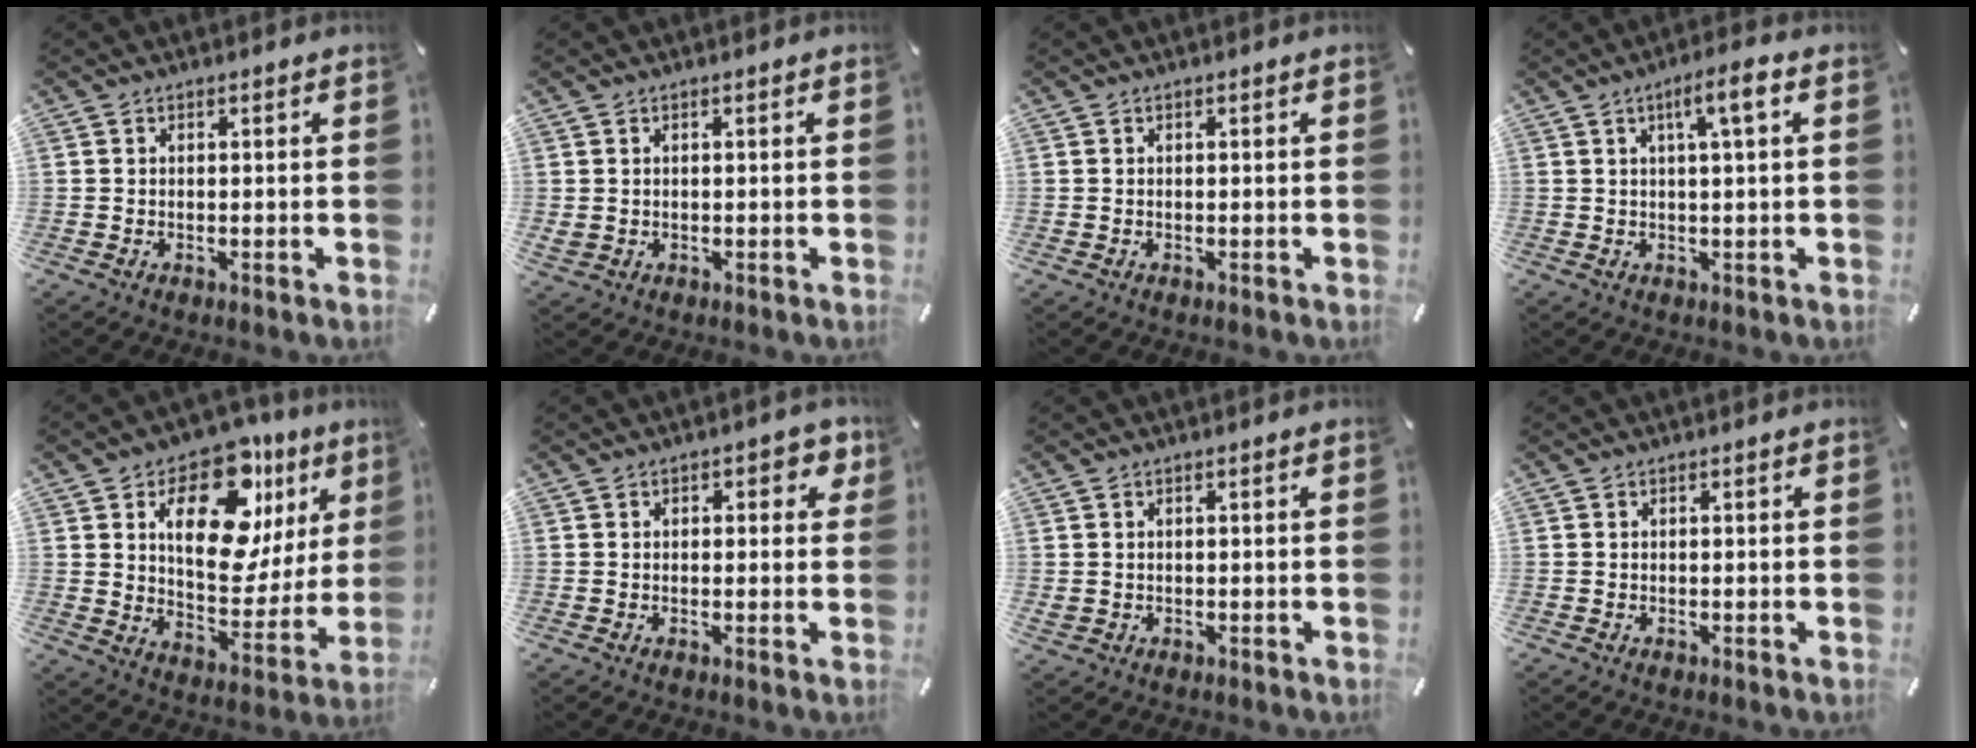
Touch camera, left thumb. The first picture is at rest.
{"total": 1.2, "force": [0.2, 1.1, 0.5], "torque": [-0.010, 0.002, 0.002]}
{"total": 0.0}
{"total": 5.8, "force": [1.9, 0.5, 5.5], "torque": [-0.094, -0.006, 0.026]}
{"total": 18.9, "force": [9.5, 10.7, 12.4], "torque": [-0.182, -0.052, 0.160]}
{"total": 3.5, "force": [1.0, 2.1, 2.6], "torque": [-0.021, -0.002, 0.010]}
{"total": 1.1, "force": [0.0, 1.1, 0.3], "torque": [-0.006, 0.004, -0.002]}
{"total": 0.0}